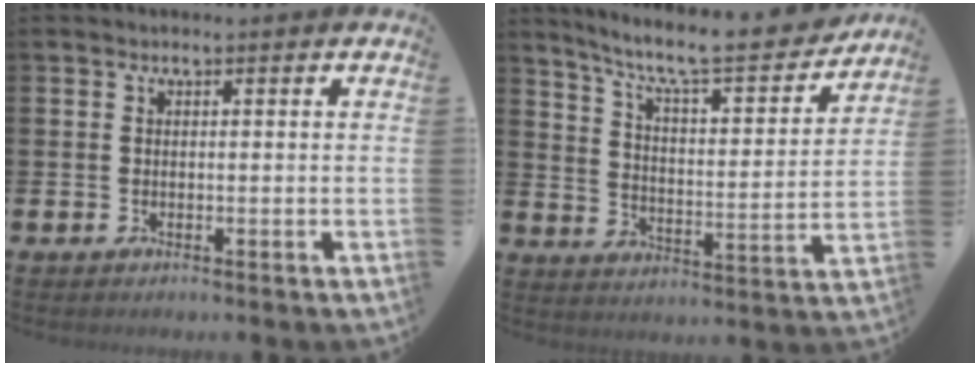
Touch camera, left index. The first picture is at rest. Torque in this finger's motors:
{"motor_torque": [0.91, -1.23, 0.37, 0.14]}